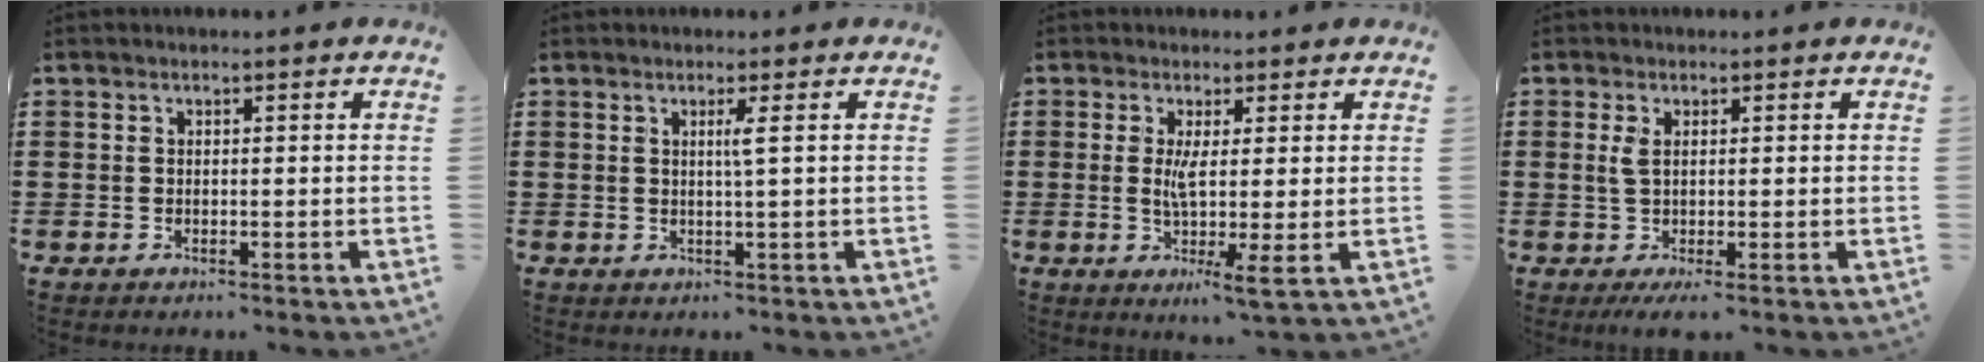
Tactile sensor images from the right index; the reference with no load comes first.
{"total": 1.8, "force": [0.5, -0.6, 1.6], "torque": [-0.030, -0.008, 0.005]}
{"total": 4.8, "force": [0.3, -0.2, 4.8], "torque": [-0.101, -0.014, 0.000]}
{"total": 2.7, "force": [0.1, 0.5, 2.6], "torque": [-0.057, -0.003, -0.001]}